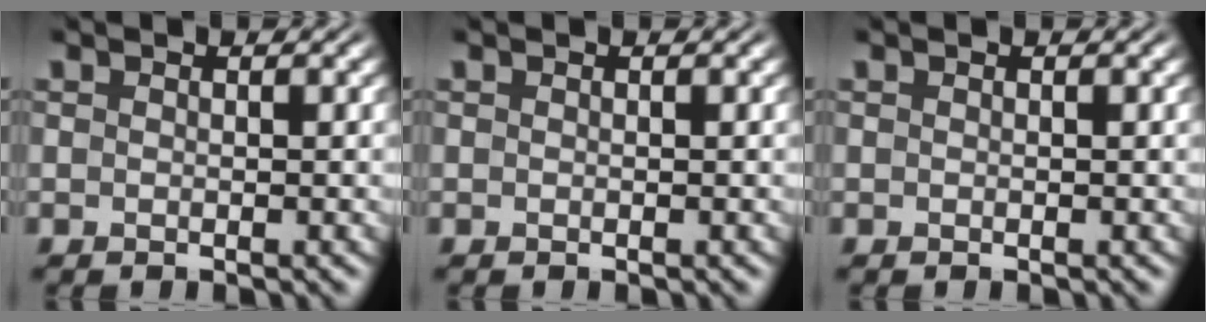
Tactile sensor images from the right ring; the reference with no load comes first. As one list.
[{"total": 0.0}, {"total": 0.0}]